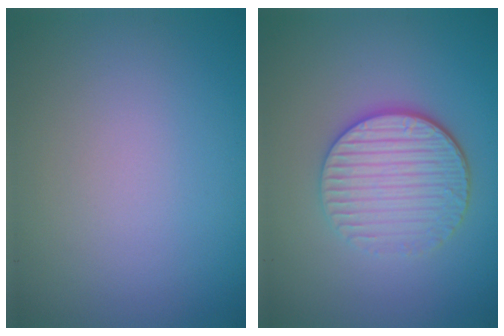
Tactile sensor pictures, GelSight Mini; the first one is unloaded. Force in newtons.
{"total": 4.5, "press": 3.6, "slide": 2.8}